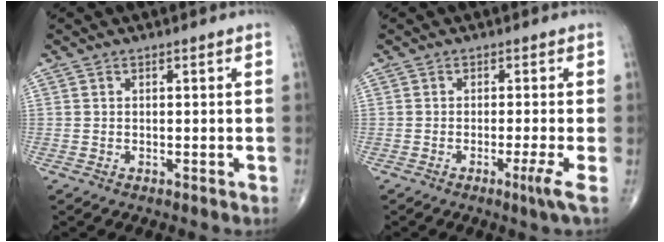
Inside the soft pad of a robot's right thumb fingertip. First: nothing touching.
{"total": 2.7, "force": [-1.1, -0.7, 2.3], "torque": [-0.050, -0.009, -0.024]}